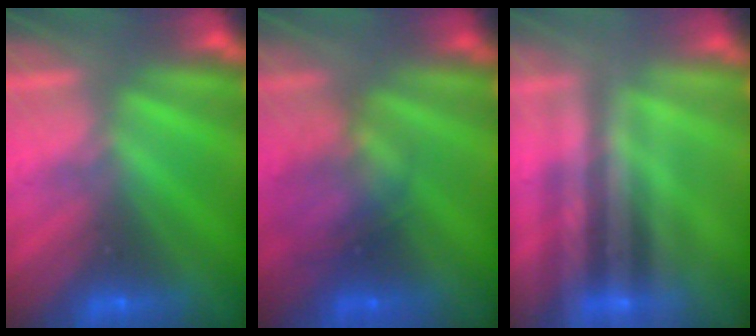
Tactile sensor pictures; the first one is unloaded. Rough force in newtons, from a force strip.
{"total": 2.2}
{"total": 2.2}